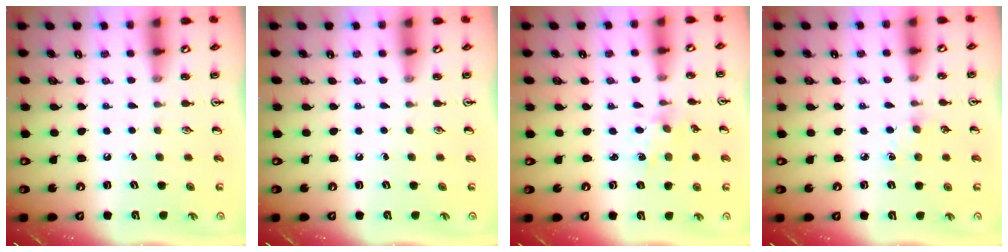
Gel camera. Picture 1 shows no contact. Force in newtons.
{"total": 0.0}
{"total": 1.6, "press": 1.5, "slide": 0.1}
{"total": 3.4, "press": 3.4, "slide": 0.5}